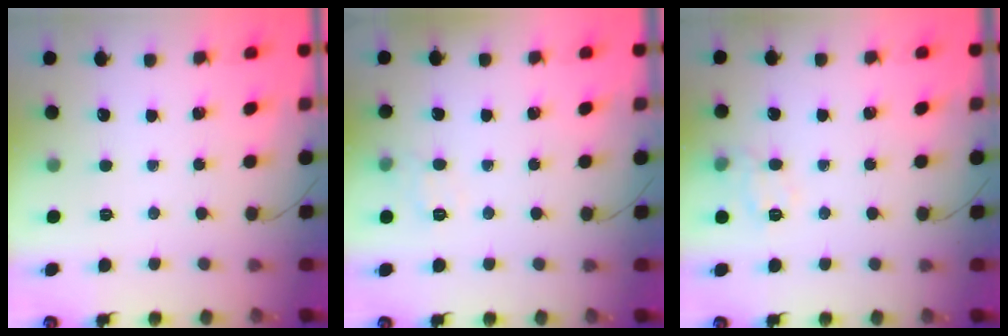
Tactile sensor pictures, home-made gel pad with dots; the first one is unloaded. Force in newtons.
{"total": 7.1, "press": 6.9, "slide": 1.5}
{"total": 7.9, "press": 7.8, "slide": 1.0}